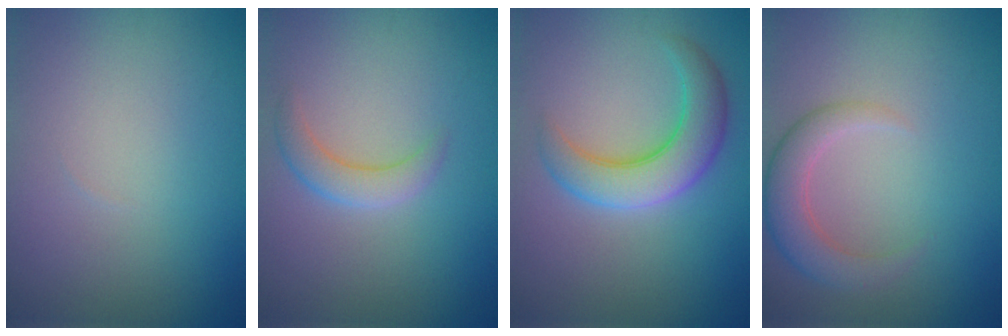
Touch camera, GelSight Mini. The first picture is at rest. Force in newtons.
{"total": 2.4, "press": 2.4, "slide": 0.2}
{"total": 5.4, "press": 5.4, "slide": 0.2}
{"total": 3.5, "press": 3.5, "slide": 0.4}